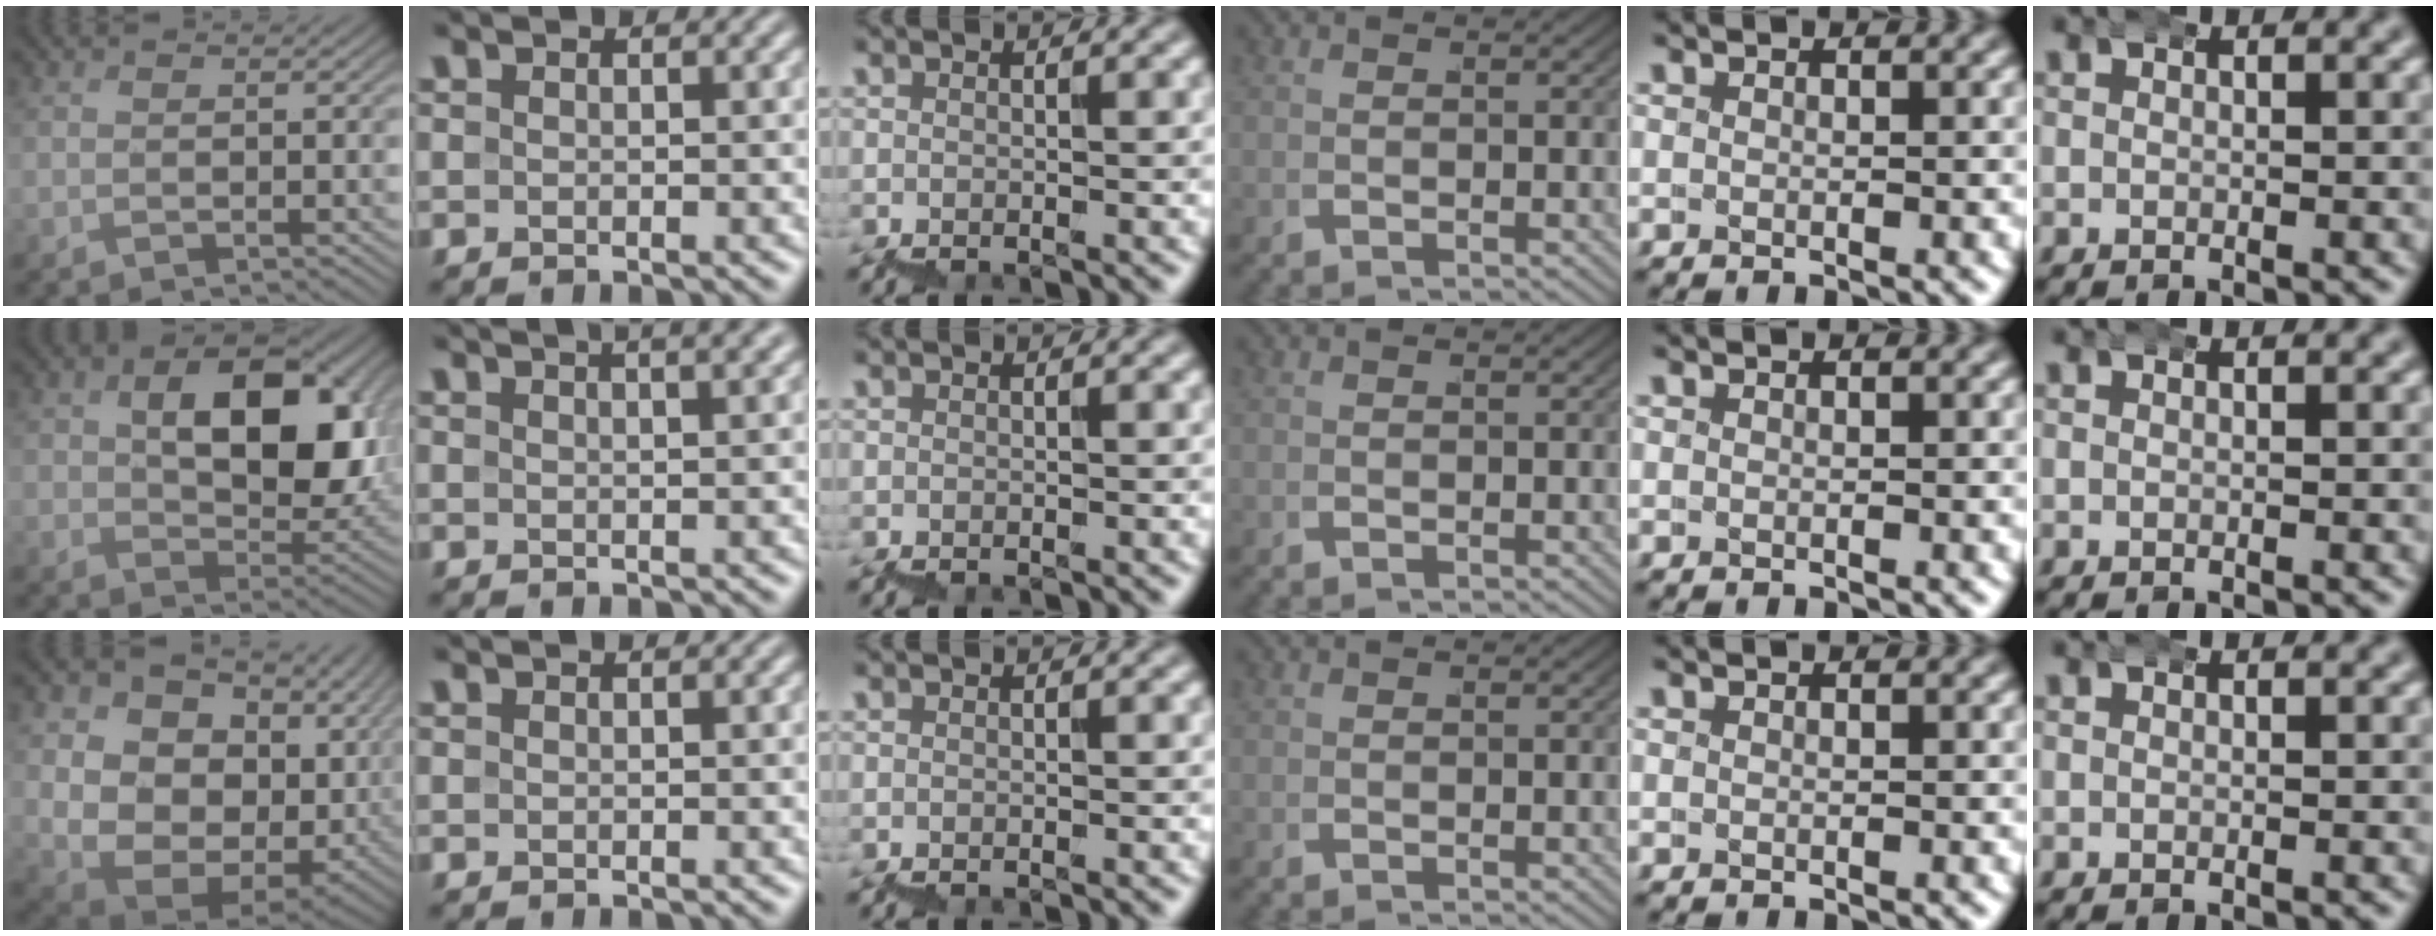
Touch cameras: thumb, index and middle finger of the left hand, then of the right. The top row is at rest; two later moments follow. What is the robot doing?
{"motion": "wrap", "object": "bubble wrap"}